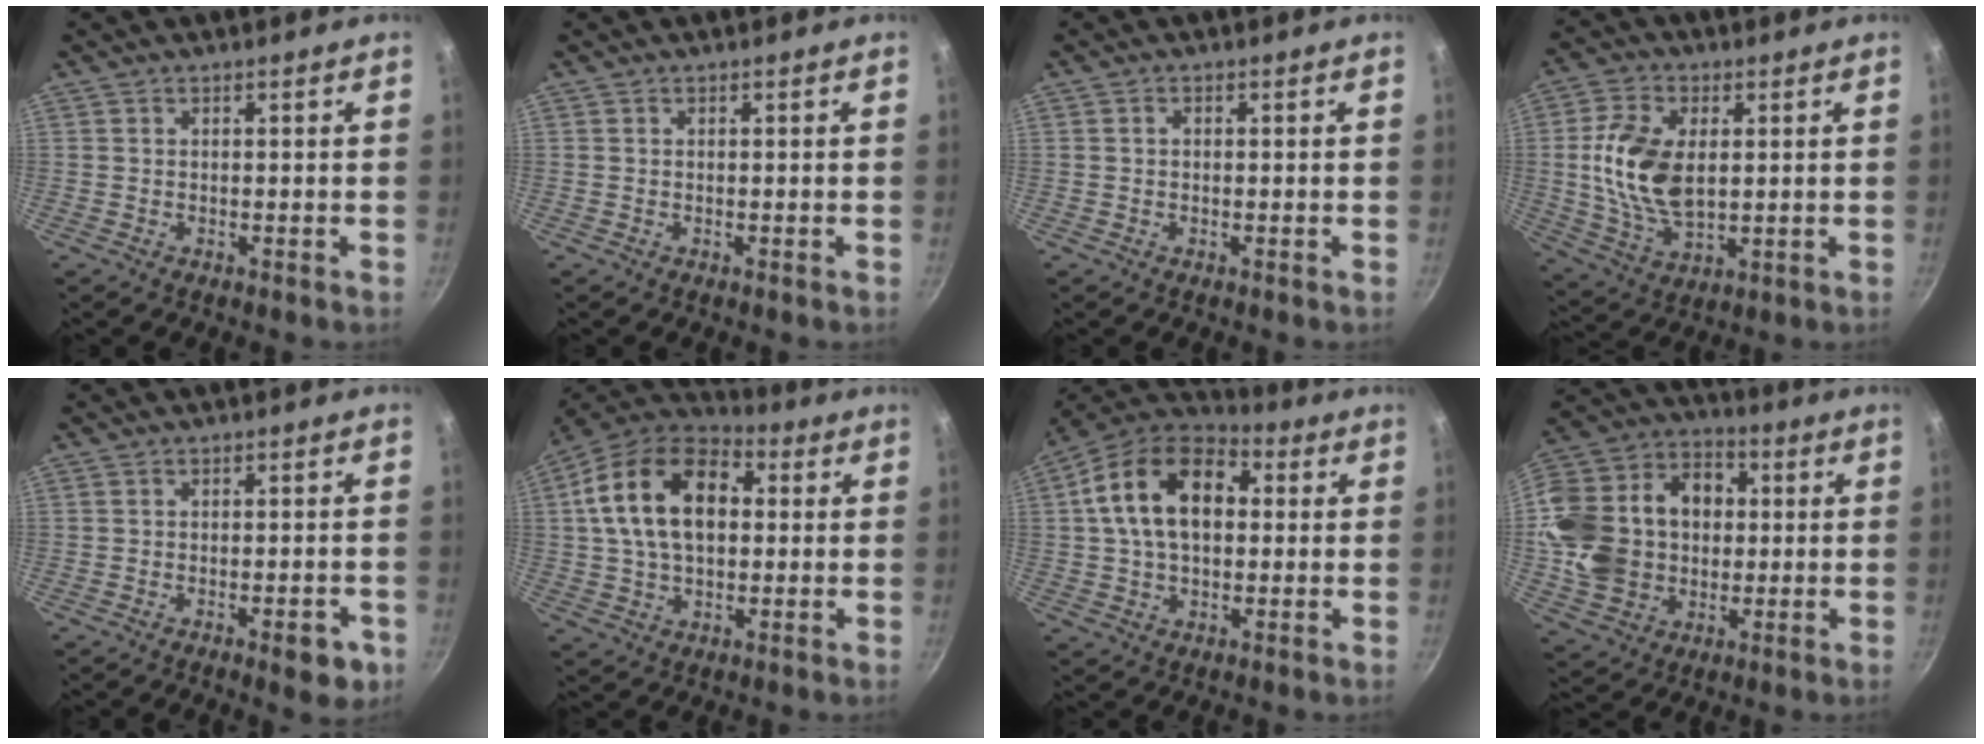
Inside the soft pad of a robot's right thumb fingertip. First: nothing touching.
{"total": 0.0}
{"total": 0.7, "force": [0.0, 0.6, 0.4], "torque": [-0.007, 0.004, 0.000]}
{"total": 14.1, "force": [1.5, 8.4, 11.2], "torque": [-0.205, -0.006, 0.031]}
{"total": 5.7, "force": [-2.6, 2.3, 4.5], "torque": [-0.040, 0.016, -0.027]}
{"total": 18.7, "force": [2.9, 12.0, 14.0], "torque": [-0.223, 0.026, 0.036]}
{"total": 17.1, "force": [2.6, 11.2, 12.7], "torque": [-0.192, 0.028, 0.026]}
{"total": 24.0, "force": [0.4, 19.1, 14.5], "torque": [-0.261, 0.049, 0.014]}